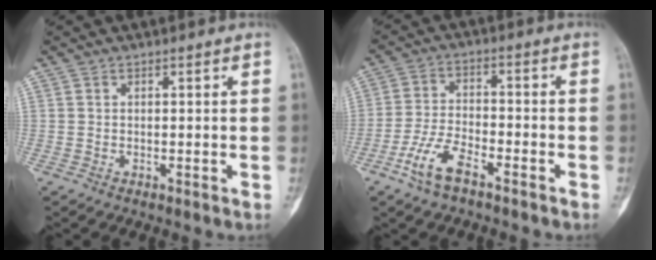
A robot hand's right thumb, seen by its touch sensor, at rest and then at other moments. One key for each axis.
{"total": 7.8, "fx": -4.7, "fy": 3.0, "fz": 5.4, "tx": -0.113, "ty": 0.028, "tz": -0.091}